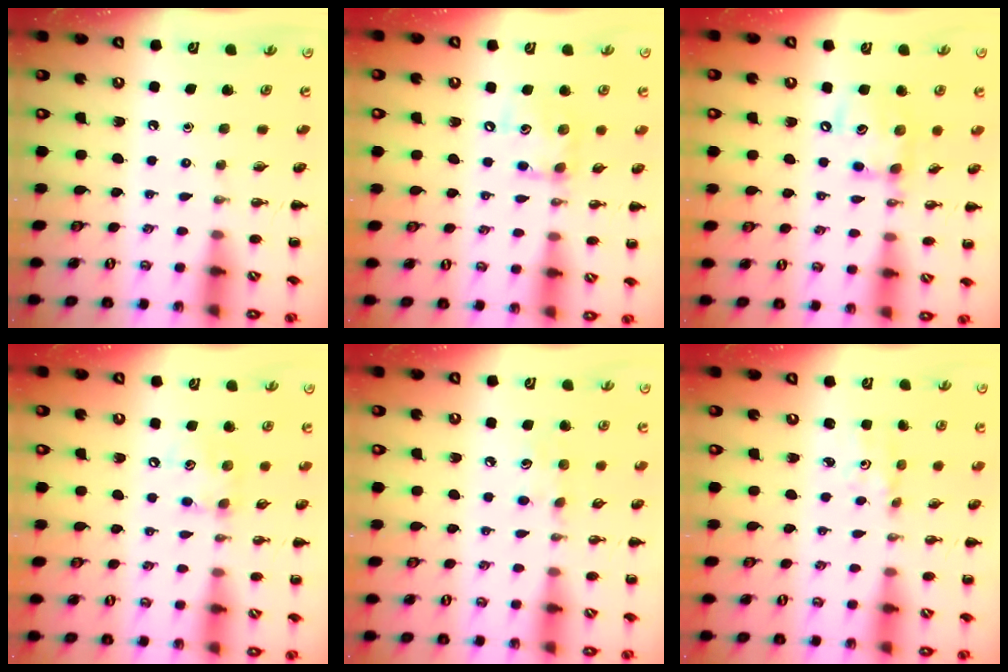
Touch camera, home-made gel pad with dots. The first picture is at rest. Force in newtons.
{"total": 10.8, "press": 10.6, "slide": 1.6}
{"total": 12.1, "press": 12.0, "slide": 1.8}
{"total": 7.6, "press": 7.5, "slide": 0.8}
{"total": 6.7, "press": 6.5, "slide": 1.7}
{"total": 2.1, "press": 2.0, "slide": 0.6}